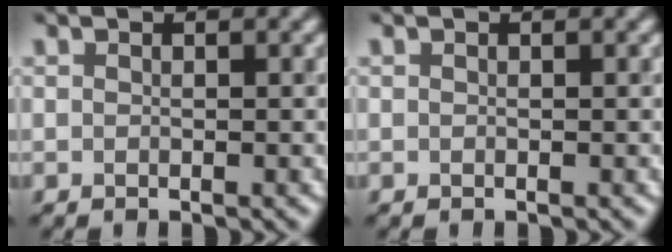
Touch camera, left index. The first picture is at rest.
{"total": 0.0}